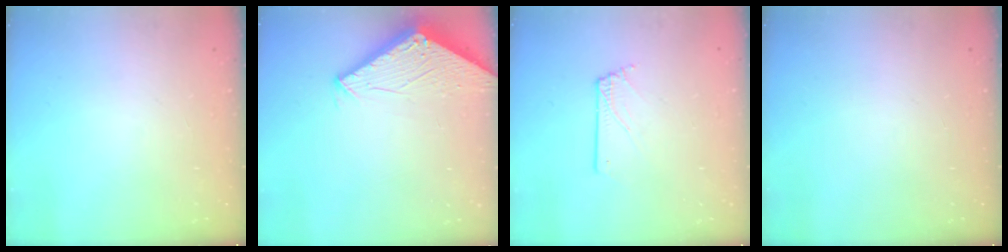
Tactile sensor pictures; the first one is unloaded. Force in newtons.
{"total": 2.9, "press": 2.9, "slide": 0.2}
{"total": 1.3, "press": 1.3, "slide": 0.1}
{"total": 0.0}